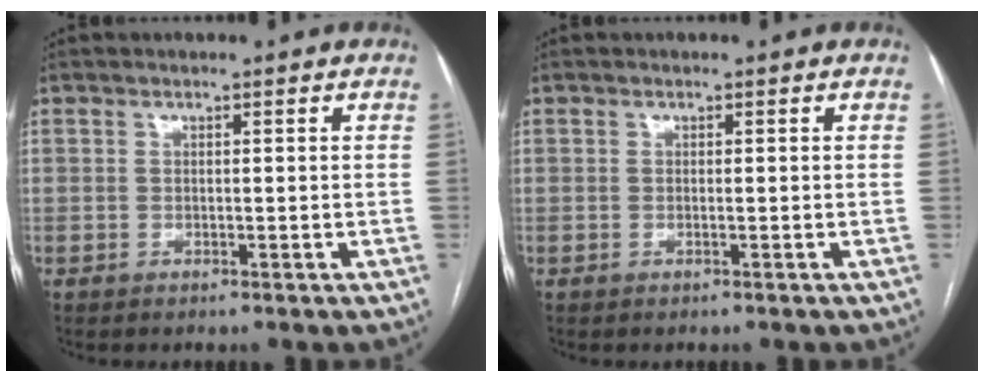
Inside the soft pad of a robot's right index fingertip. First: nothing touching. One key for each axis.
{"total": 0.0}